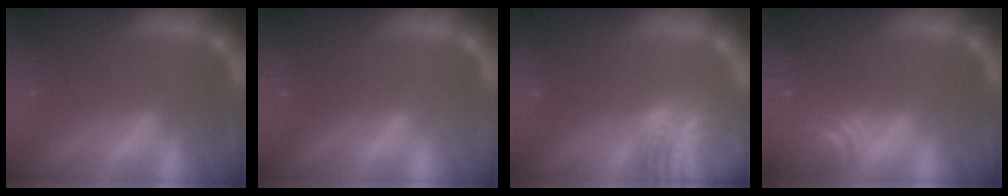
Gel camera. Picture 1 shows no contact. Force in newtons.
{"total": 0.0}
{"total": 9.5}
{"total": 4.5}